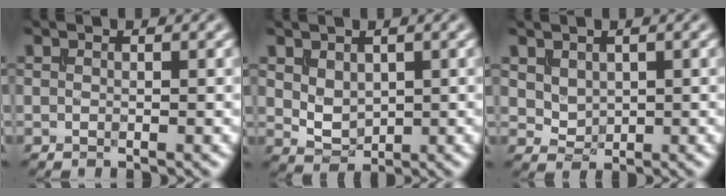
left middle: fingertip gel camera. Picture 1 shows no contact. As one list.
[{"total": 2.2, "force": [0.7, 1.6, 1.4], "torque": [-0.030, -0.006, 0.018]}, {"total": 1.4, "force": [0.6, 1.1, 0.7], "torque": [-0.020, -0.007, 0.017]}]